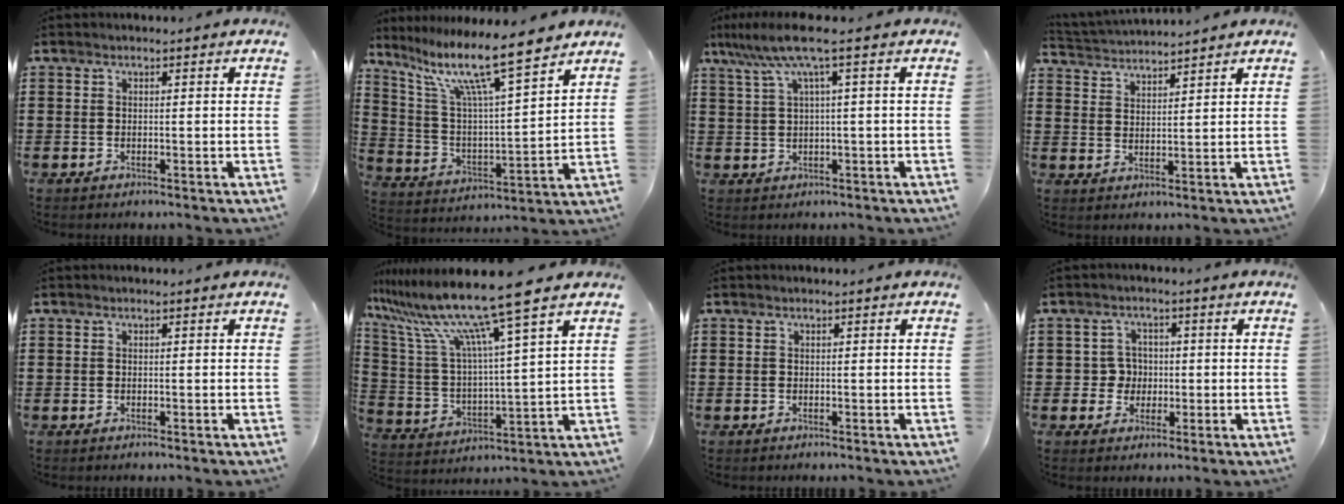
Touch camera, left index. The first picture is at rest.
{"total": 12.5, "force": [9.4, 1.4, 8.1], "torque": [-0.180, -0.055, 0.156]}
{"total": 6.2, "force": [1.9, 0.3, 5.9], "torque": [-0.132, -0.011, 0.026]}
{"total": 2.7, "force": [2.7, -0.2, -0.5], "torque": [-0.004, -0.013, 0.047]}
{"total": 0.0}
{"total": 13.0, "force": [10.2, 0.2, 8.1], "torque": [-0.197, -0.059, 0.167]}
{"total": 0.0}
{"total": 3.8, "force": [-0.3, 3.6, 1.0], "torque": [-0.036, 0.007, -0.009]}